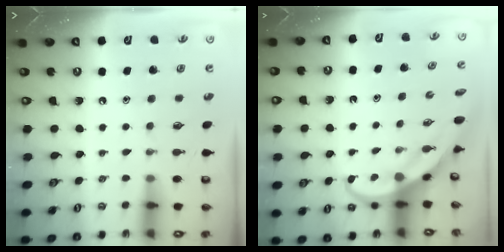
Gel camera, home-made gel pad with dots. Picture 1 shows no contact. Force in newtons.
{"total": 3.9, "press": 3.9, "slide": 0.4}